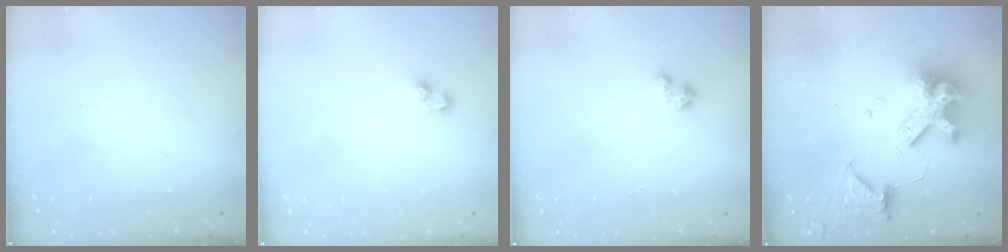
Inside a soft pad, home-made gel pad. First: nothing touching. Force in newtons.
{"total": 2.5, "press": 2.5, "slide": 0.3}
{"total": 1.7, "press": 1.7, "slide": 0.2}
{"total": 14.6, "press": 14.5, "slide": 1.8}